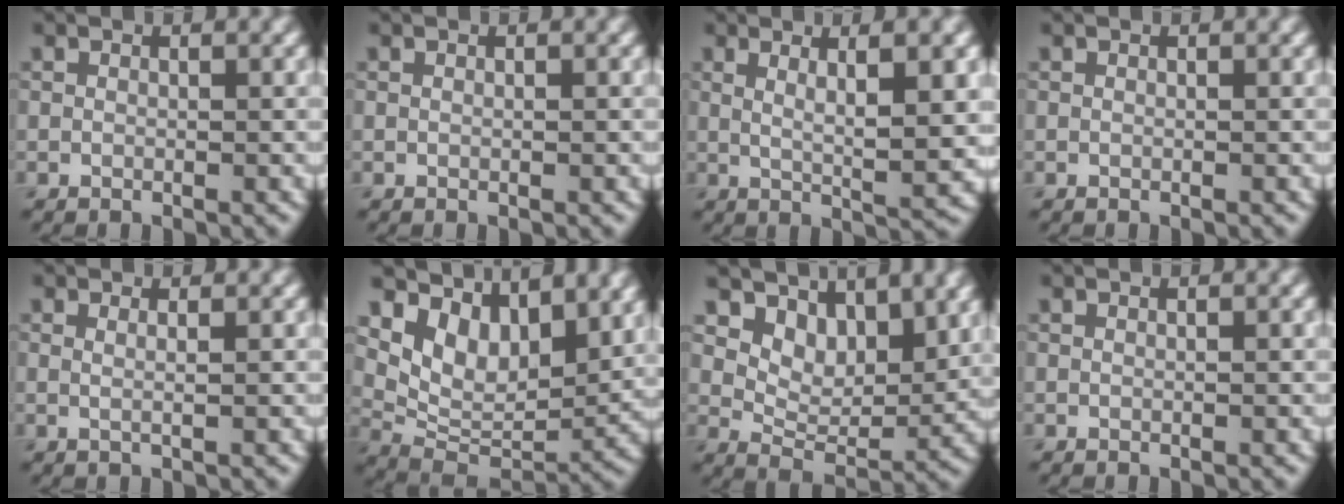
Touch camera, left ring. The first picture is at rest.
{"total": 0.0}
{"total": 5.8, "force": [1.7, 1.3, 5.3], "torque": [-0.072, -0.006, 0.029]}
{"total": 0.0}
{"total": 1.2, "force": [0.4, 0.5, 1.1], "torque": [-0.011, -0.006, -0.004]}
{"total": 7.5, "force": [4.5, 4.3, 4.3], "torque": [-0.077, -0.011, 0.080]}
{"total": 5.8, "force": [3.9, 3.2, 3.0], "torque": [-0.053, -0.023, 0.068]}
{"total": 0.0}